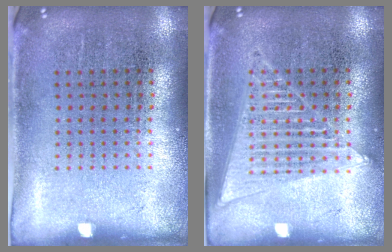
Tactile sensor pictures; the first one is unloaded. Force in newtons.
{"total": 1.5, "press": 1.5, "slide": 0.1}